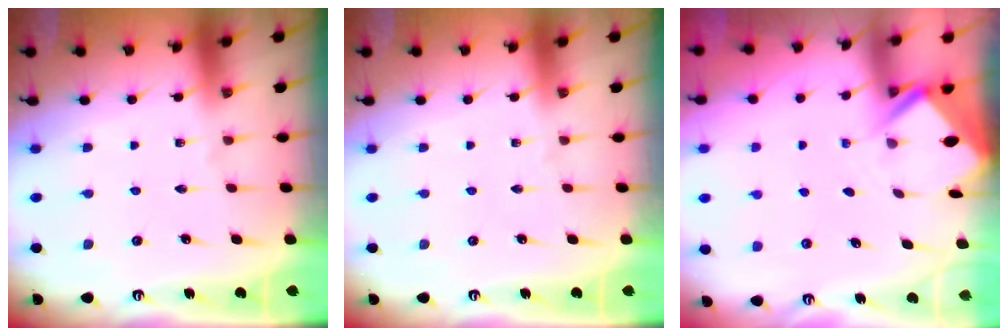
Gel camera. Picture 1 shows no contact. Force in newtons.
{"total": 0.0}
{"total": 2.6, "press": 2.6, "slide": 0.1}